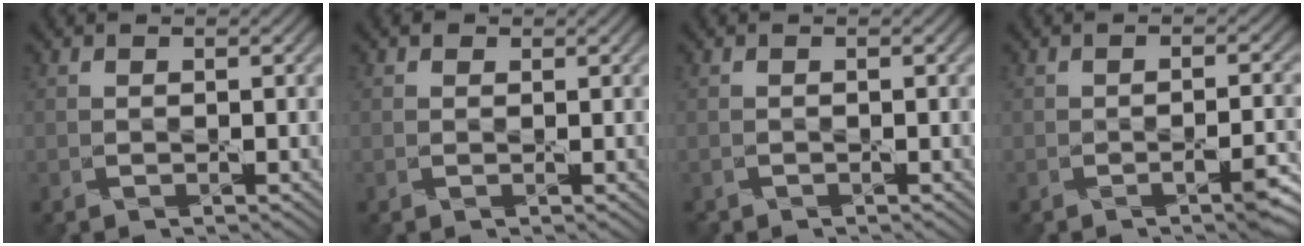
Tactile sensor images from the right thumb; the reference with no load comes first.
{"total": 0.6, "force": [0.3, 0.5, 0.1], "torque": [-0.002, 0.002, 0.000]}
{"total": 0.5, "force": [-0.5, 0.0, -0.2], "torque": [0.000, 0.000, -0.013]}
{"total": 3.1, "force": [-1.9, 0.7, 2.4], "torque": [-0.032, 0.006, -0.026]}